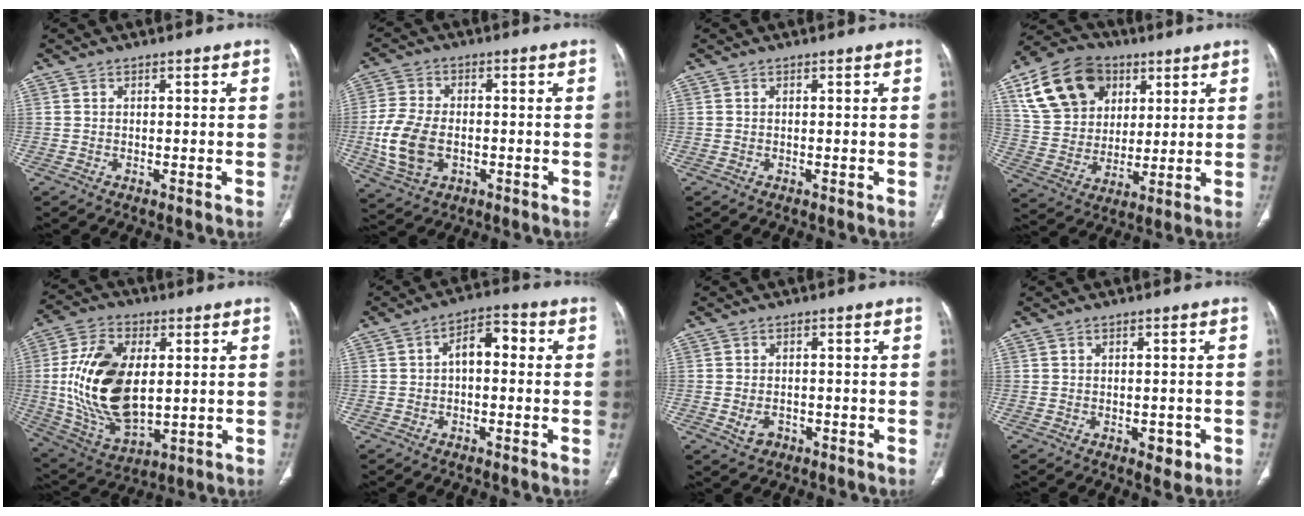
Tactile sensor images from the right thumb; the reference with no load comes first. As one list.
[{"total": 10.8, "force": [-2.1, 7.0, 7.9], "torque": [-0.168, 0.003, -0.036]}, {"total": 0.0}, {"total": 18.2, "force": [7.9, 13.4, 9.4], "torque": [-0.159, -0.007, 0.147]}, {"total": 20.5, "force": [1.6, 11.6, 16.8], "torque": [-0.321, -0.013, 0.041]}, {"total": 5.9, "force": [0.1, 3.4, 4.8], "torque": [-0.062, 0.026, -0.010]}, {"total": 2.9, "force": [-1.2, 2.1, 1.6], "torque": [-0.026, 0.004, -0.012]}, {"total": 2.6, "force": [-1.0, 1.6, 1.9], "torque": [-0.008, 0.003, -0.007]}]